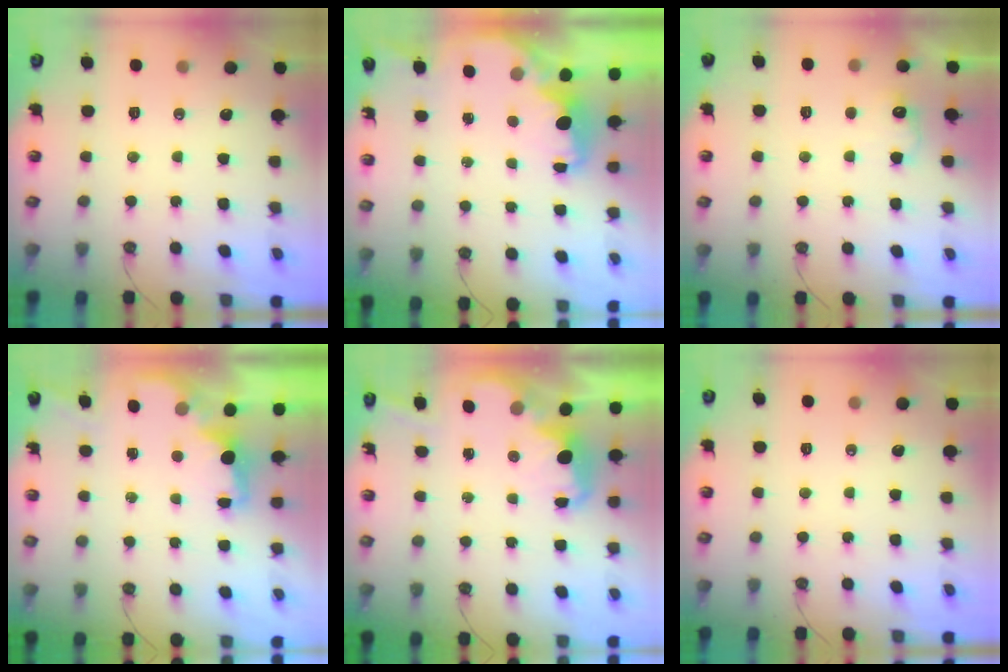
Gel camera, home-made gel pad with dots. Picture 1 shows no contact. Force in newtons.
{"total": 2.1, "press": 2.1, "slide": 0.5}
{"total": 7.2, "press": 7.1, "slide": 1.3}
{"total": 1.6, "press": 1.5, "slide": 0.6}
{"total": 2.8, "press": 2.8, "slide": 0.5}
{"total": 0.0}